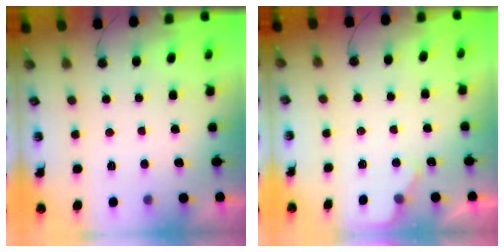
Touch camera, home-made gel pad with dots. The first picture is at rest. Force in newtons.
{"total": 3.9, "press": 3.9, "slide": 0.5}